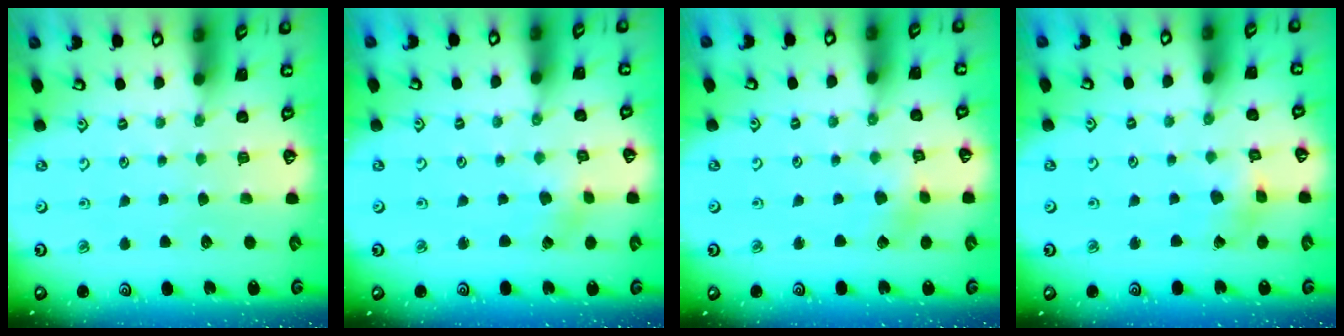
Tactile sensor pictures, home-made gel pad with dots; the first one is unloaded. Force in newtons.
{"total": 1.6, "press": 1.5, "slide": 0.2}
{"total": 2.9, "press": 2.9, "slide": 0.3}
{"total": 2.4, "press": 2.4, "slide": 0.5}